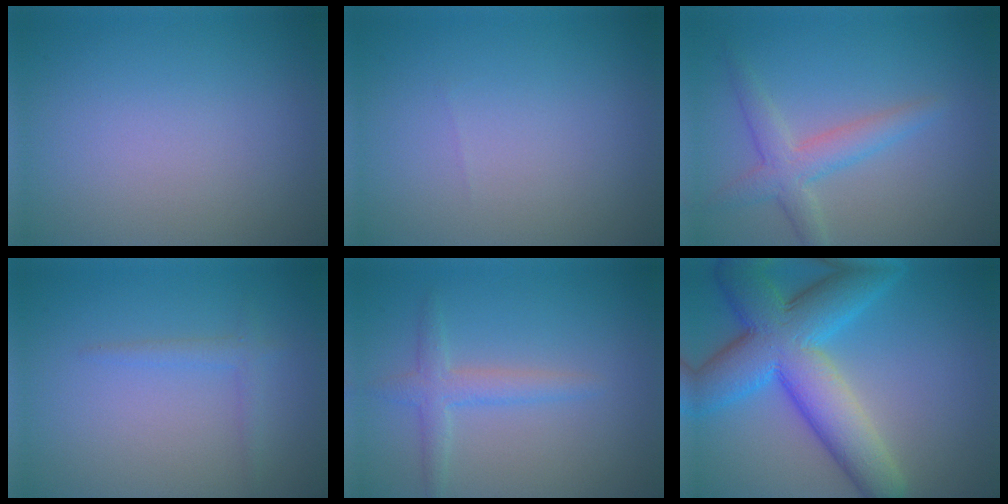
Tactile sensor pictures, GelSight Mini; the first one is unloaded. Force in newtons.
{"total": 0.0}
{"total": 3.2, "press": 3.2, "slide": 0.1}
{"total": 1.3, "press": 1.3, "slide": 0.1}
{"total": 2.2, "press": 2.2, "slide": 0.0}
{"total": 10.6, "press": 10.6, "slide": 0.3}